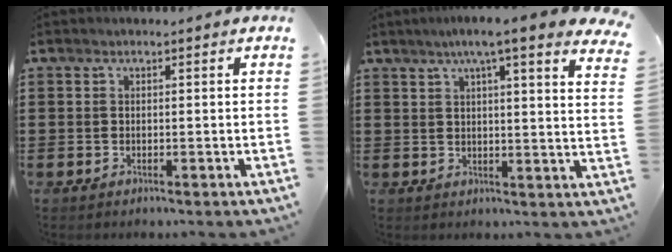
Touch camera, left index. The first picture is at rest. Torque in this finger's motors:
{"motor_torque": [1.54, -0.59, 0.79, 0.21]}